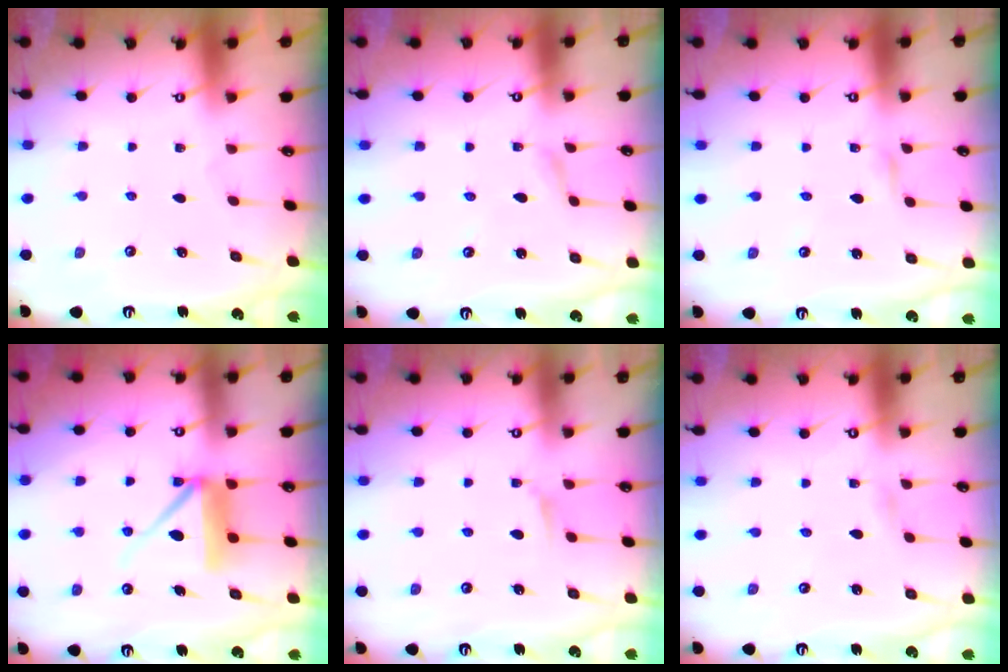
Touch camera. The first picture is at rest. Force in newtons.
{"total": 2.5, "press": 2.5, "slide": 0.2}
{"total": 2.4, "press": 2.4, "slide": 0.2}
{"total": 8.8, "press": 8.8, "slide": 0.9}
{"total": 5.7, "press": 5.6, "slide": 0.9}
{"total": 2.1, "press": 2.1, "slide": 0.2}